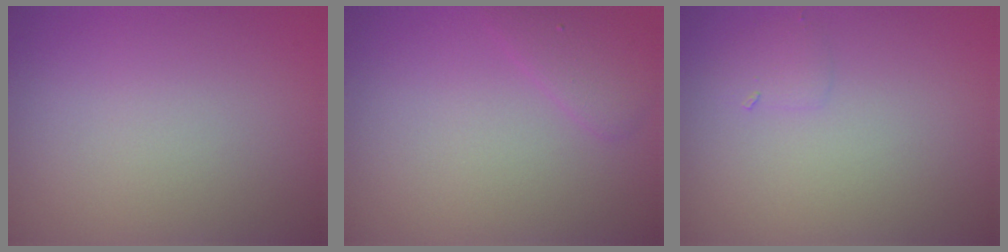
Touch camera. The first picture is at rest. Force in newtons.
{"total": 1.8, "press": 1.8, "slide": 0.1}
{"total": 1.0, "press": 1.0, "slide": 0.0}